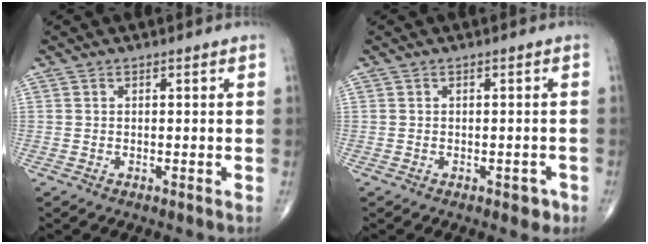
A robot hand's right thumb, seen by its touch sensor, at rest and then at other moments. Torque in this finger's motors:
{"motor_torque": [0.55, 0.41, 0.14, -0.55, 0.08]}